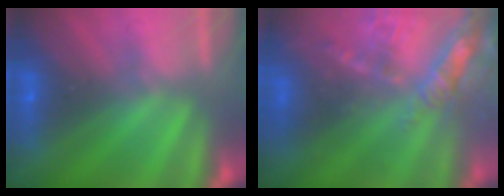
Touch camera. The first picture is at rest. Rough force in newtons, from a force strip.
{"total": 13.7}